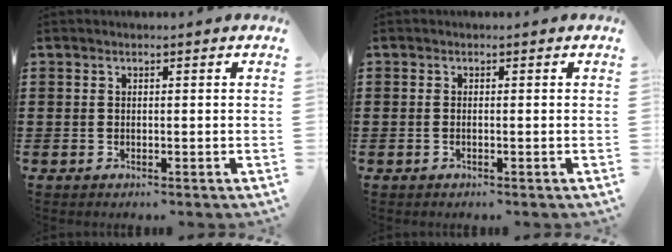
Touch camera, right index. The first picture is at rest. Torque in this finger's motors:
{"motor_torque": [0.75, 1.39, -0.01, 0.01]}